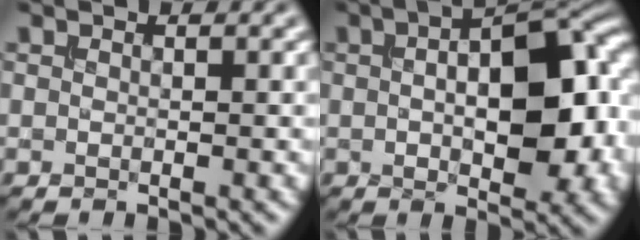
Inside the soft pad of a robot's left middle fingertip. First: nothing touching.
{"total": 12.3, "force": [0.9, 5.8, 10.8], "torque": [-0.132, 0.020, 0.015]}